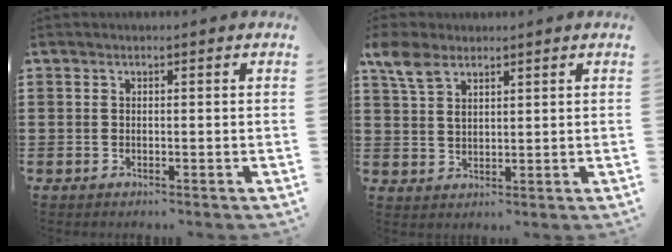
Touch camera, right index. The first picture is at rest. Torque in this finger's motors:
{"motor_torque": [0.36, 0.77, 0.40, 0.06]}